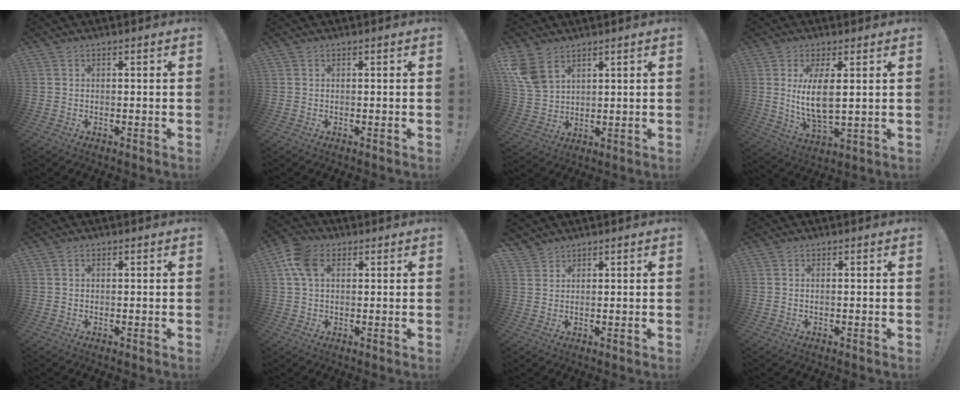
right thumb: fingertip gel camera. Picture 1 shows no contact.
{"total": 0.0}
{"total": 9.0, "force": [5.4, 5.5, 4.7], "torque": [-0.098, -0.017, 0.110]}
{"total": 9.6, "force": [2.0, 3.3, 8.7], "torque": [-0.181, -0.019, 0.033]}
{"total": 0.6, "force": [0.2, 0.5, 0.2], "torque": [-0.003, 0.002, 0.004]}
{"total": 9.3, "force": [3.1, 6.1, 6.2], "torque": [-0.112, 0.007, 0.062]}
{"total": 2.8, "force": [2.5, 1.4, 0.0], "torque": [-0.002, -0.015, 0.048]}
{"total": 0.5, "force": [-0.2, -0.4, 0.3], "torque": [-0.007, 0.000, -0.003]}